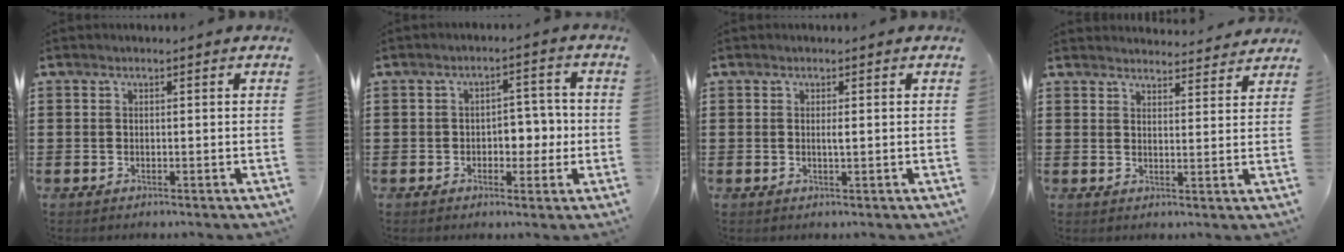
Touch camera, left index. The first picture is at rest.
{"total": 4.6, "force": [-0.8, 3.1, 3.2], "torque": [-0.051, 0.004, -0.024]}
{"total": 1.0, "force": [0.1, 0.1, 1.0], "torque": [-0.021, -0.002, 0.001]}
{"total": 3.5, "force": [3.5, 0.2, 0.2], "torque": [-0.006, -0.018, 0.062]}